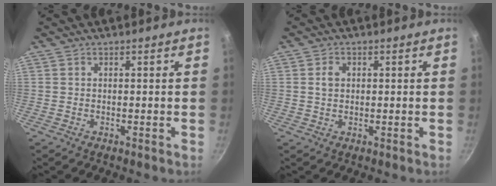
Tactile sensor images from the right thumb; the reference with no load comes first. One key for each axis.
{"total": 2.4, "fx": 0.5, "fy": 1.8, "fz": 1.4, "tx": -0.019, "ty": 0.002, "tz": 0.008}